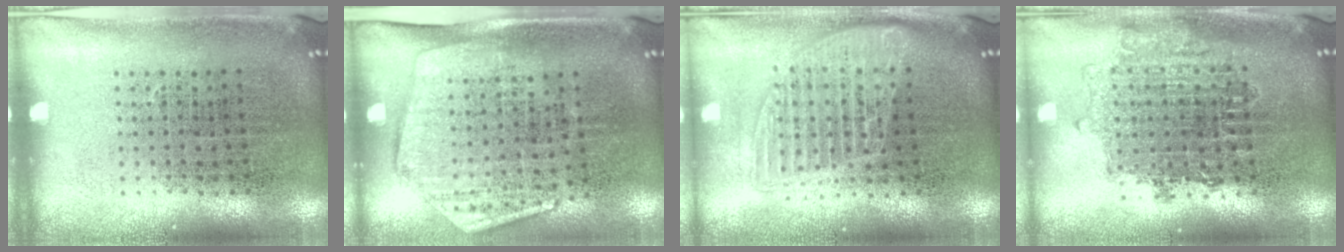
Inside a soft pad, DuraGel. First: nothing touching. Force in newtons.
{"total": 1.9, "press": 1.6, "slide": 1.0}
{"total": 1.4, "press": 1.3, "slide": 0.6}
{"total": 1.6, "press": 1.3, "slide": 0.9}